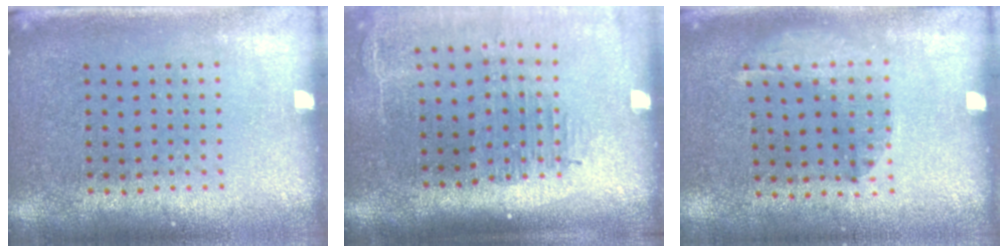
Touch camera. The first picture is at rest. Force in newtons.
{"total": 2.4, "press": 1.9, "slide": 1.4}
{"total": 1.0, "press": 1.0, "slide": 0.3}